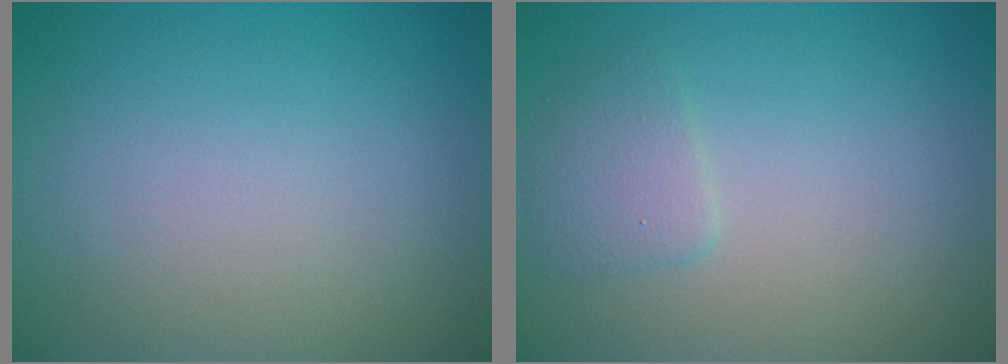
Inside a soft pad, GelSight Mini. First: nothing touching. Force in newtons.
{"total": 1.7, "press": 1.7, "slide": 0.0}